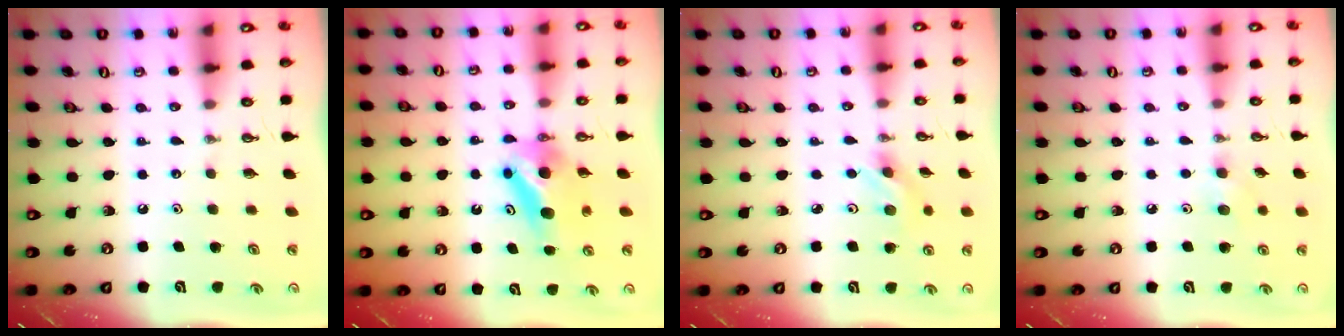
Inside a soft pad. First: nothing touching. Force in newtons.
{"total": 6.7, "press": 6.6, "slide": 1.3}
{"total": 3.2, "press": 3.0, "slide": 0.9}
{"total": 6.1, "press": 6.0, "slide": 1.3}